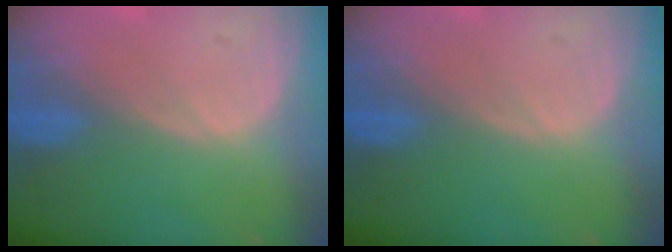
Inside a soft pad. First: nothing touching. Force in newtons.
{"total": 0.0}